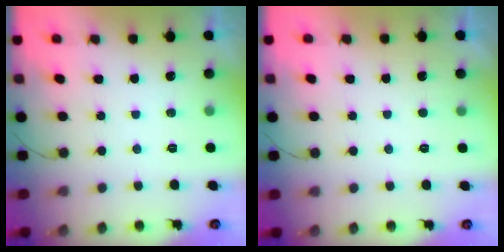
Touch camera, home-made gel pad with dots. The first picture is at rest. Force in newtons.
{"total": 1.4, "press": 1.4, "slide": 0.3}